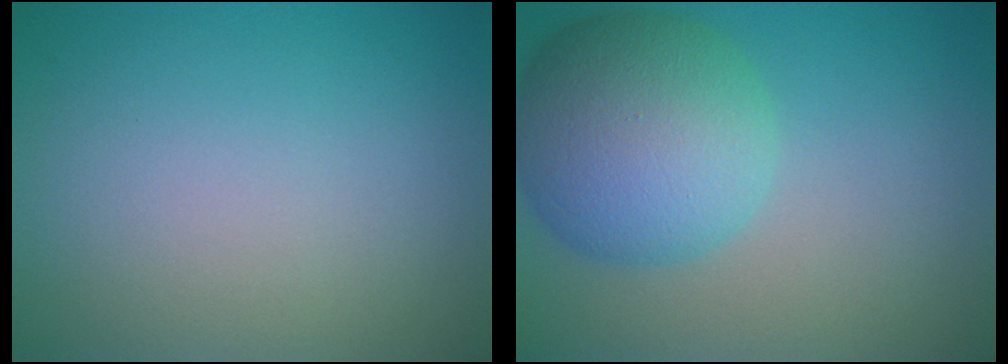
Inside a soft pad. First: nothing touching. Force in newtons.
{"total": 8.7, "press": 8.7, "slide": 0.2}